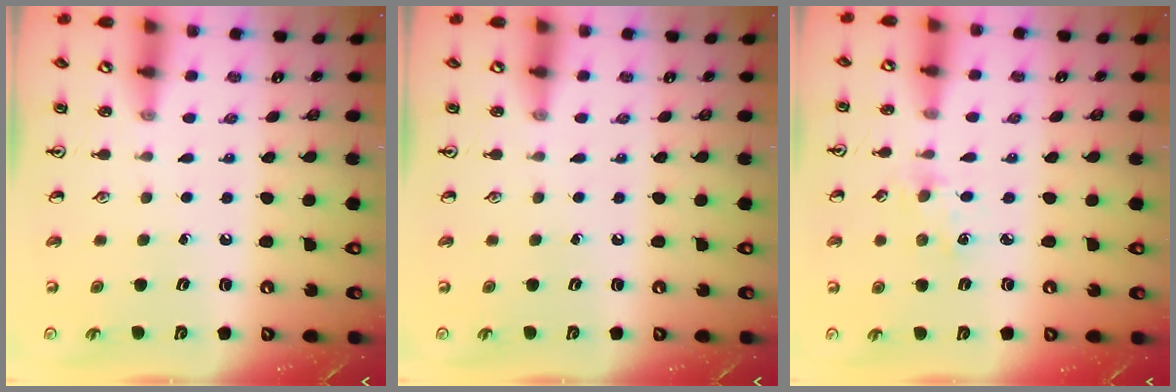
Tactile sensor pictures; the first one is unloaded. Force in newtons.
{"total": 0.0}
{"total": 2.9, "press": 2.9, "slide": 0.5}